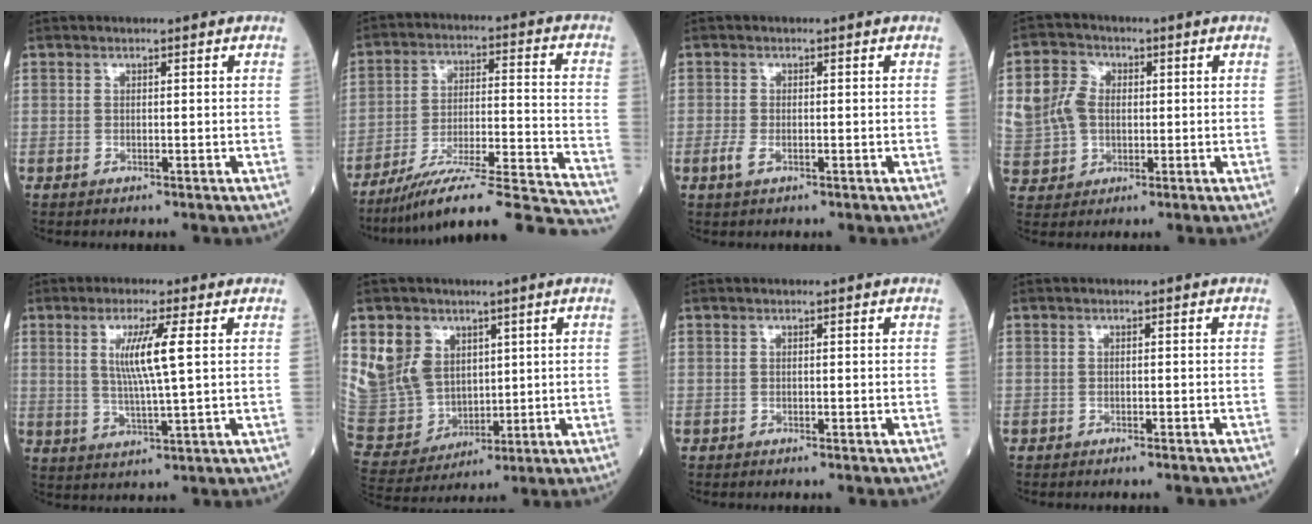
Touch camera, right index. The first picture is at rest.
{"total": 23.8, "force": [-21.5, -0.1, 10.3], "torque": [-0.102, 0.007, -0.318]}
{"total": 1.9, "force": [-0.7, 0.9, 1.5], "torque": [-0.039, -0.002, -0.014]}
{"total": 8.7, "force": [1.2, 7.5, 4.3], "torque": [-0.109, 0.021, 0.033]}
{"total": 6.9, "force": [1.8, -0.4, 6.7], "torque": [-0.132, -0.005, 0.036]}
{"total": 12.1, "force": [5.3, 9.7, 4.8], "torque": [-0.130, 0.016, 0.124]}
{"total": 0.8, "force": [-0.8, 0.0, 0.3], "torque": [-0.005, -0.001, -0.012]}
{"total": 3.1, "force": [-2.9, 0.2, 0.9], "torque": [-0.012, -0.004, -0.037]}